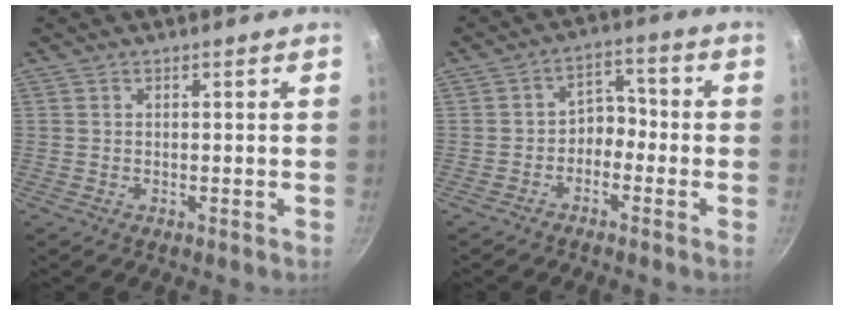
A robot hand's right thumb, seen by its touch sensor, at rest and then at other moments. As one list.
[{"total": 5.3, "force": [-2.0, 3.9, 3.0], "torque": [-0.021, 0.036, -0.047]}]